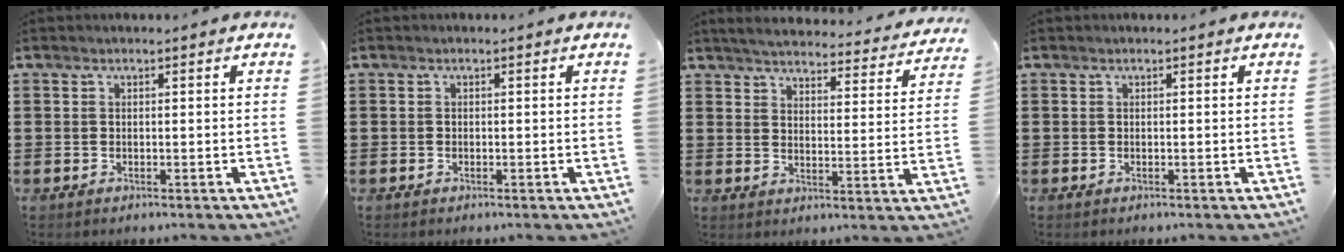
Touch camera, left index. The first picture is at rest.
{"total": 0.5, "force": [-0.5, 0.2, 0.0], "torque": [-0.002, 0.000, -0.009]}
{"total": 4.3, "force": [4.2, 0.0, 1.0], "torque": [-0.041, -0.029, 0.069]}
{"total": 0.0}